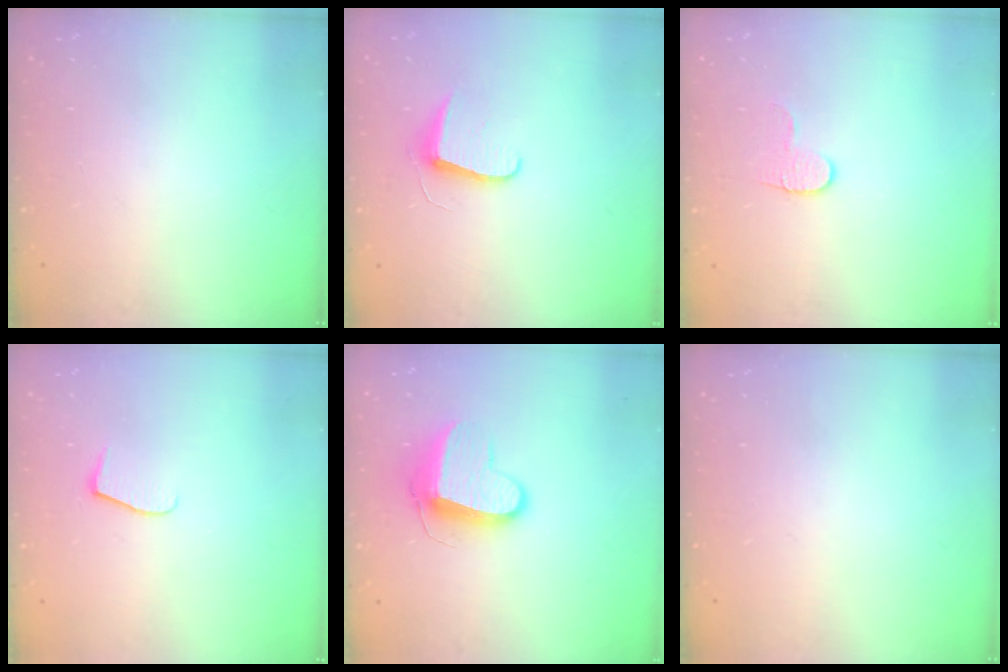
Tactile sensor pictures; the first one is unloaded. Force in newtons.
{"total": 7.1, "press": 7.1, "slide": 0.7}
{"total": 4.9, "press": 4.9, "slide": 0.5}
{"total": 6.2, "press": 6.2, "slide": 0.4}
{"total": 10.7, "press": 10.7, "slide": 0.5}
{"total": 0.0}